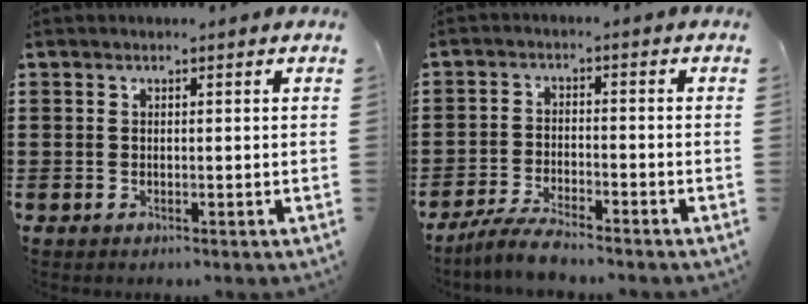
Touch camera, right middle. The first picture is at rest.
{"total": 4.3, "force": [-4.0, 0.3, 1.7], "torque": [-0.044, -0.003, -0.081]}